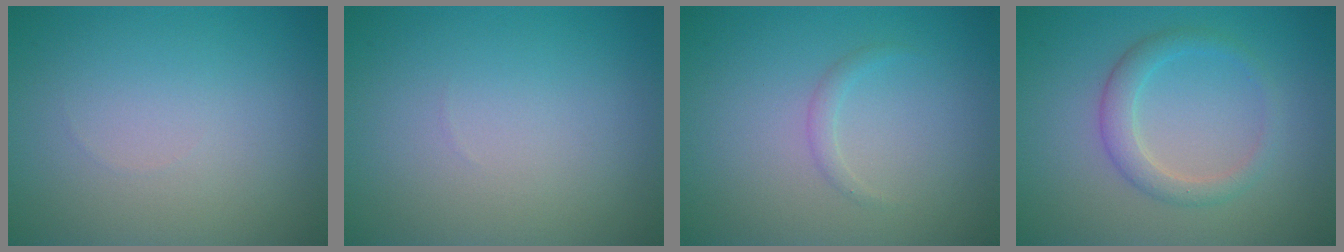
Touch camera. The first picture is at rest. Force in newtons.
{"total": 0.0}
{"total": 0.9, "press": 0.9, "slide": 0.0}
{"total": 2.5, "press": 2.5, "slide": 0.2}